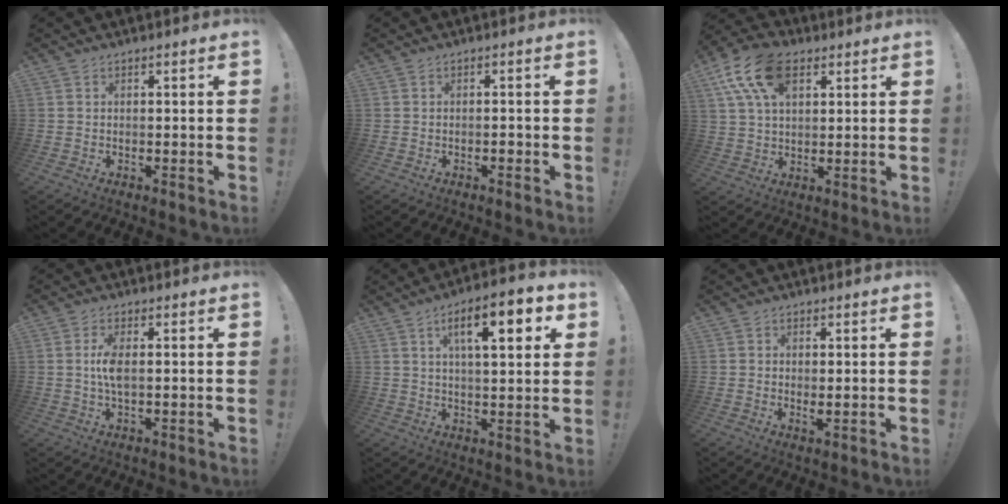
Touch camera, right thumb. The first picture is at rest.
{"total": 1.1, "force": [-0.7, 0.3, 0.7], "torque": [-0.008, -0.001, -0.012]}
{"total": 15.3, "force": [6.6, 8.9, 10.6], "torque": [-0.196, -0.012, 0.122]}
{"total": 5.2, "force": [0.3, 1.9, 4.8], "torque": [-0.098, -0.002, -0.001]}
{"total": 13.3, "force": [4.9, 4.2, 11.6], "torque": [-0.173, -0.004, 0.070]}
{"total": 1.8, "force": [0.6, 0.8, 1.5], "torque": [-0.012, -0.009, 0.009]}